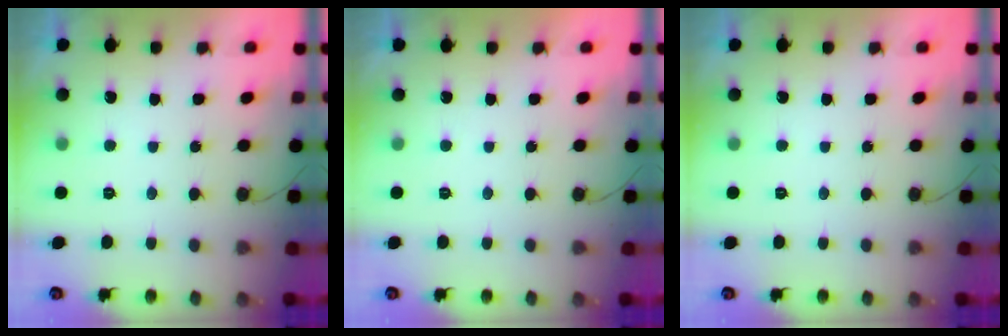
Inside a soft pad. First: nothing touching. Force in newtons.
{"total": 1.8, "press": 1.7, "slide": 0.0}
{"total": 0.0}